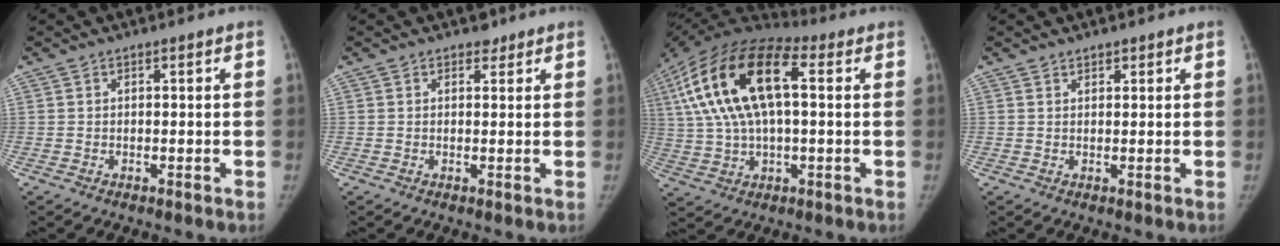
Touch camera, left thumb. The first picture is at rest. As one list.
[{"total": 1.4, "force": [1.0, 1.0, 0.2], "torque": [0.009, -0.006, 0.009]}, {"total": 21.5, "force": [4.5, 10.4, 18.3], "torque": [-0.349, 0.031, 0.067]}, {"total": 1.2, "force": [1.0, 0.7, 0.2], "torque": [0.014, -0.006, 0.011]}]